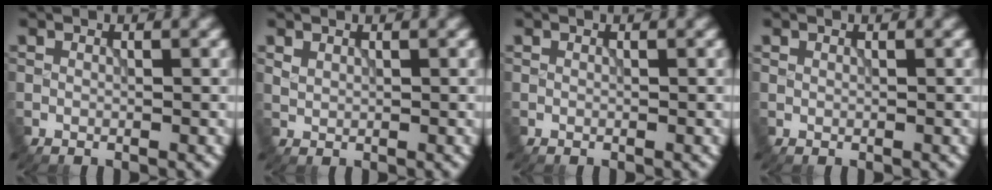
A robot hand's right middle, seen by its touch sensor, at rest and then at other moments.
{"total": 0.7, "force": [0.6, 0.4, 0.2], "torque": [-0.007, -0.003, 0.017]}
{"total": 0.0}
{"total": 0.0}